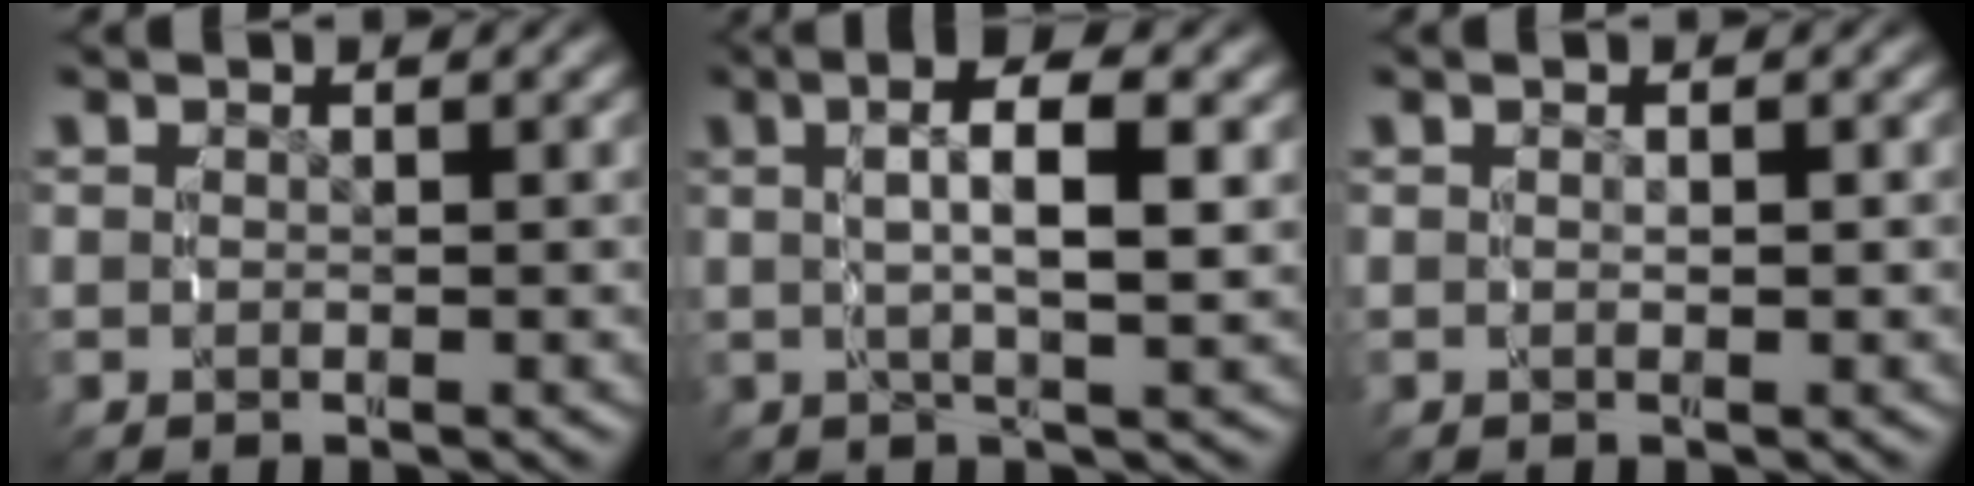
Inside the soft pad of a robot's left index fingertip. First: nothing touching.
{"total": 5.9, "force": [2.1, 1.3, 5.4], "torque": [-0.081, 0.015, 0.028]}
{"total": 0.8, "force": [0.0, 0.1, 0.8], "torque": [-0.013, -0.004, 0.004]}